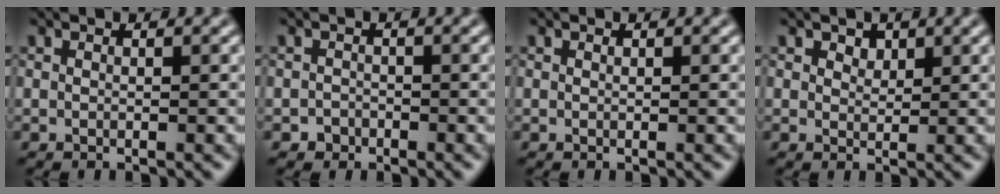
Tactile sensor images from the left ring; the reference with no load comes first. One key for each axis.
{"total": 1.0, "fx": -0.7, "fy": 0.8, "fz": 0.0, "tx": 0.009, "ty": 0.003, "tz": -0.012}
{"total": 0.0}
{"total": 1.3, "fx": 0.9, "fy": 0.9, "fz": 0.5, "tx": -0.006, "ty": -0.003, "tz": 0.014}